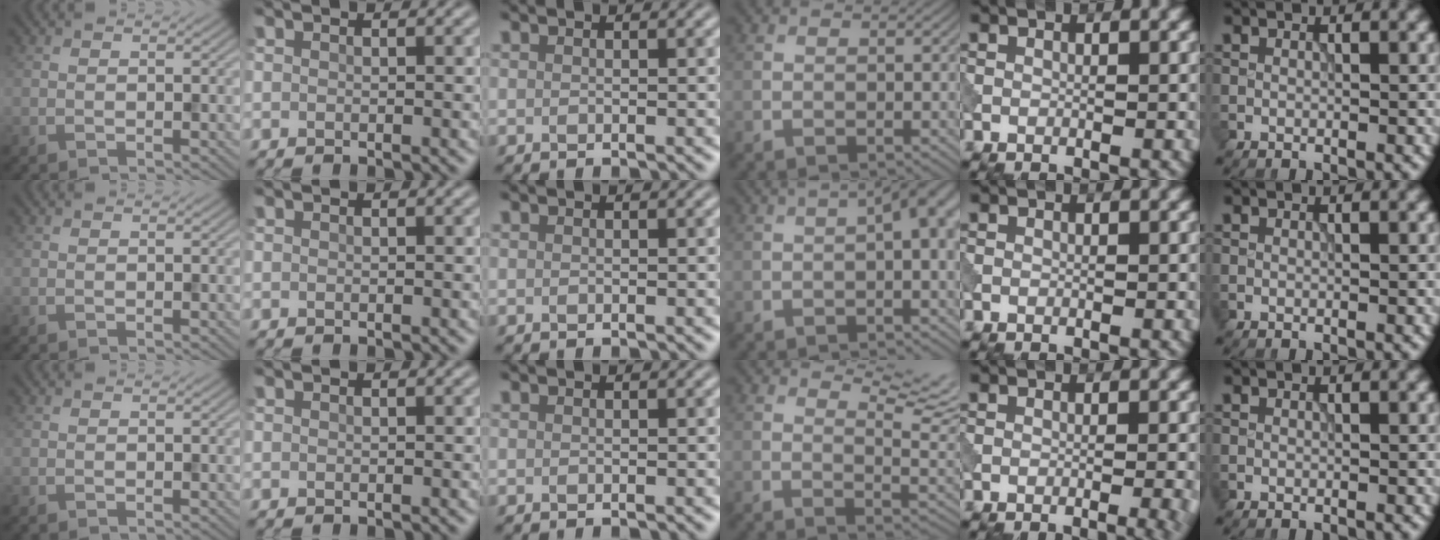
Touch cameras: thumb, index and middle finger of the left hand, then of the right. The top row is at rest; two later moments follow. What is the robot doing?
{"motion": "dispense", "object": "syringe"}